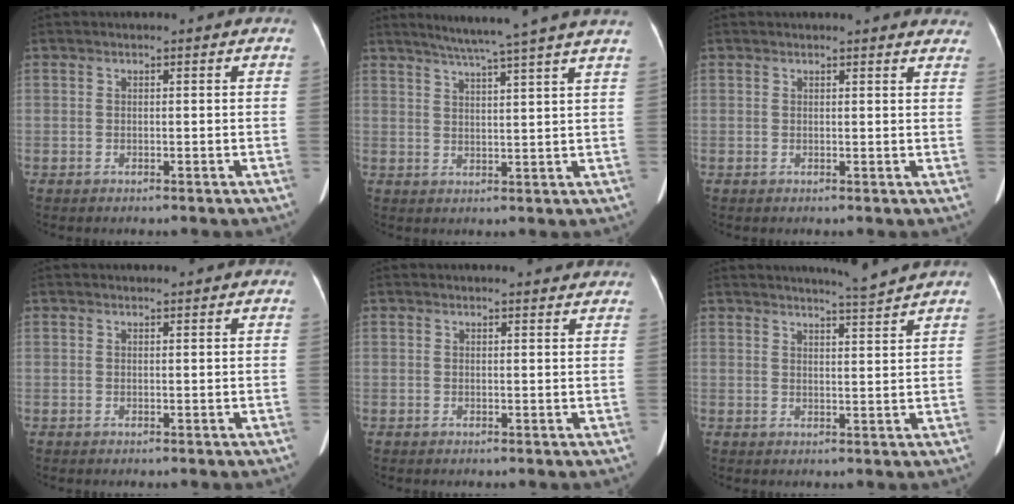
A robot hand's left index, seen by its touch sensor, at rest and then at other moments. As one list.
[{"total": 12.2, "force": [10.1, -1.7, 6.6], "torque": [-0.104, 0.004, 0.125]}, {"total": 8.9, "force": [8.5, 1.7, 2.0], "torque": [0.000, -0.010, 0.066]}, {"total": 0.7, "force": [0.7, -0.1, 0.1], "torque": [-0.005, 0.005, 0.013]}, {"total": 3.1, "force": [3.0, 0.7, 0.5], "torque": [-0.009, 0.006, 0.024]}, {"total": 3.8, "force": [3.5, -1.5, 0.4], "torque": [-0.015, -0.017, 0.054]}]